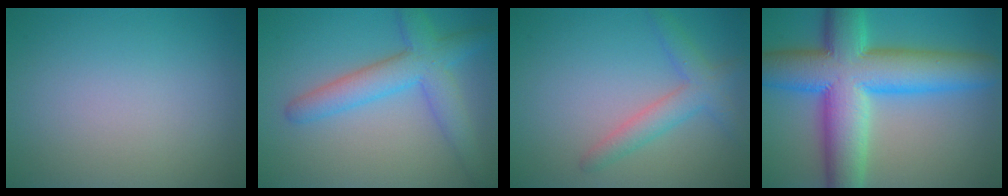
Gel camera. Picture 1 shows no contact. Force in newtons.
{"total": 5.2, "press": 5.2, "slide": 0.1}
{"total": 3.1, "press": 3.1, "slide": 0.1}
{"total": 13.0, "press": 13.0, "slide": 0.3}